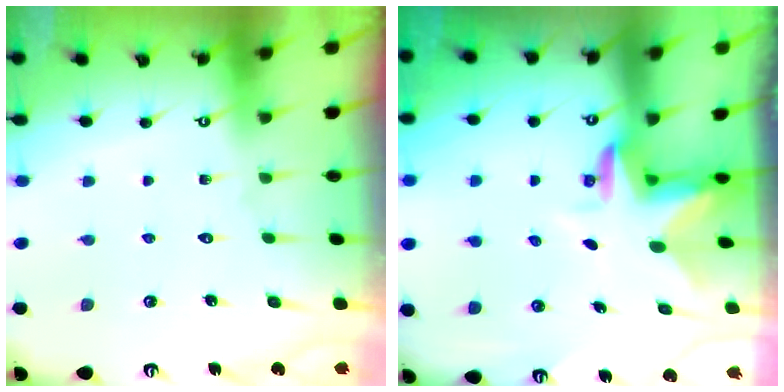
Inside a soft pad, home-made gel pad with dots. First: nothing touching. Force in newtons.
{"total": 3.1, "press": 3.1, "slide": 0.4}